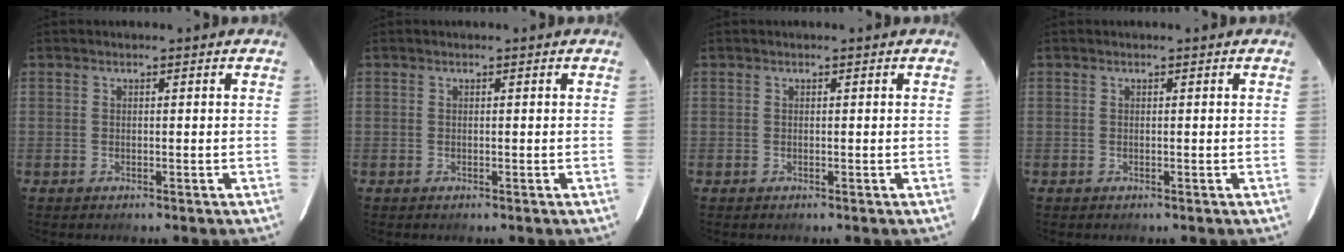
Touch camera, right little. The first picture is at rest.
{"total": 0.0}
{"total": 0.0}
{"total": 0.0}